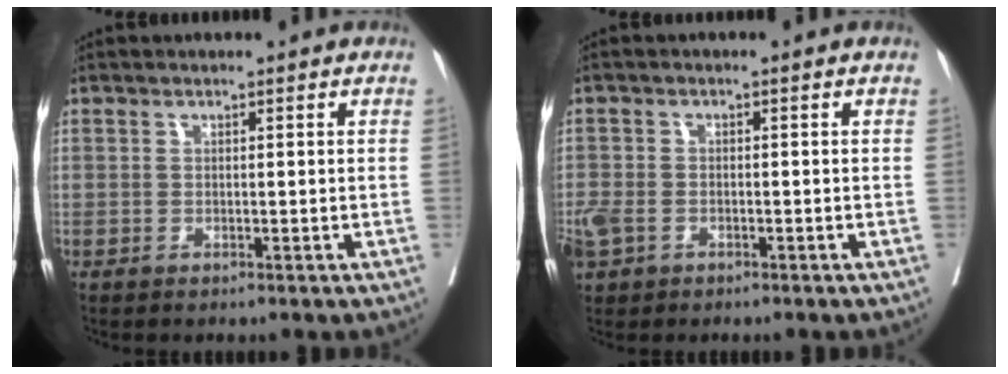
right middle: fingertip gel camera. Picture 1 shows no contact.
{"total": 5.2, "force": [-2.5, 3.6, 2.8], "torque": [-0.076, -0.002, -0.046]}